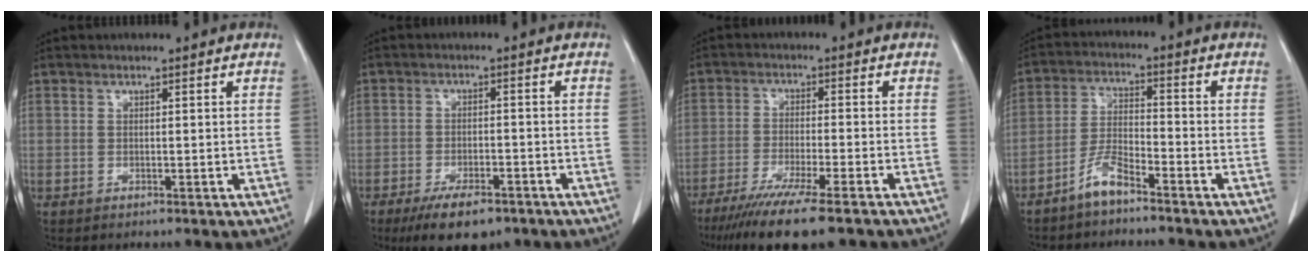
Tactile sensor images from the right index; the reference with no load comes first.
{"total": 6.8, "force": [-4.8, 3.0, 3.7], "torque": [-0.059, -0.002, -0.075]}
{"total": 13.4, "force": [-10.4, 0.6, 8.4], "torque": [-0.137, -0.037, -0.164]}
{"total": 5.0, "force": [-4.1, 0.7, 2.9], "torque": [-0.067, -0.004, -0.083]}